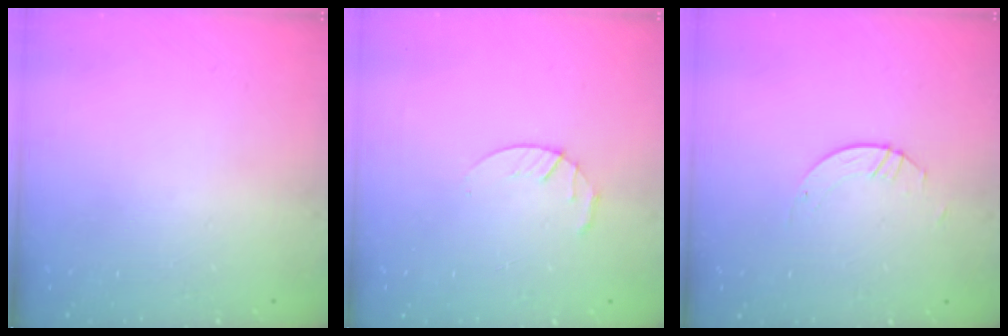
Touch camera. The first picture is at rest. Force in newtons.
{"total": 3.0, "press": 2.9, "slide": 0.5}
{"total": 1.1, "press": 1.1, "slide": 0.1}